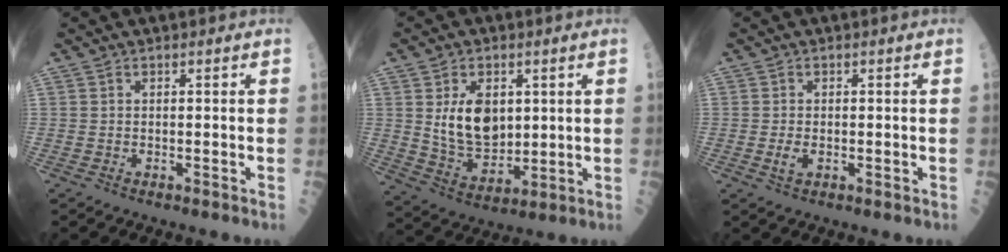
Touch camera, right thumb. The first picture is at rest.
{"total": 11.1, "force": [2.5, 7.1, 8.1], "torque": [-0.114, -0.022, 0.059]}
{"total": 2.1, "force": [-0.3, 1.2, 1.7], "torque": [-0.027, -0.001, -0.006]}